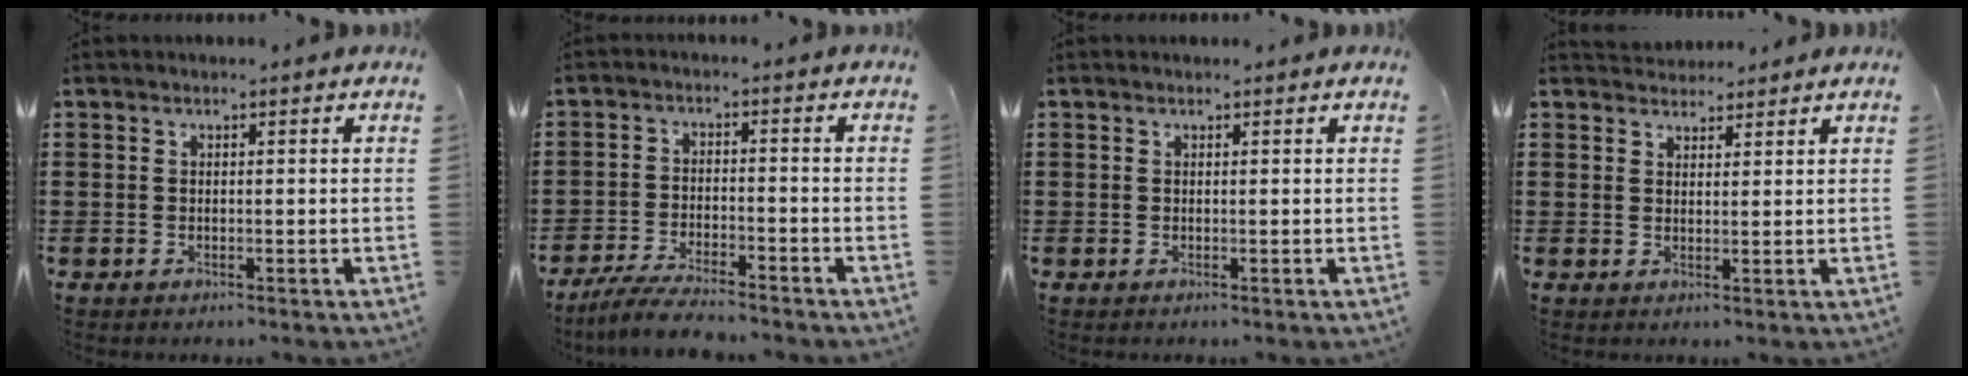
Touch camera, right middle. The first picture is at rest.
{"total": 5.2, "force": [-4.7, 0.2, 2.2], "torque": [-0.058, -0.015, -0.094]}
{"total": 0.0}
{"total": 2.7, "force": [2.5, 0.9, -0.1], "torque": [0.002, -0.002, 0.047]}